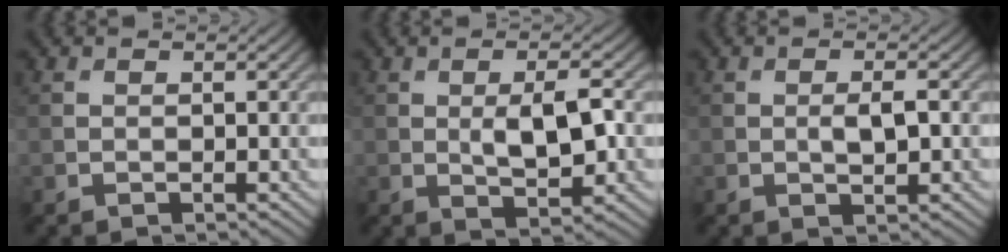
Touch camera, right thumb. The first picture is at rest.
{"total": 5.5, "force": [0.0, 2.0, 5.1], "torque": [-0.092, -0.001, 0.001]}
{"total": 2.5, "force": [-0.1, 0.8, 2.3], "torque": [-0.048, -0.001, 0.000]}